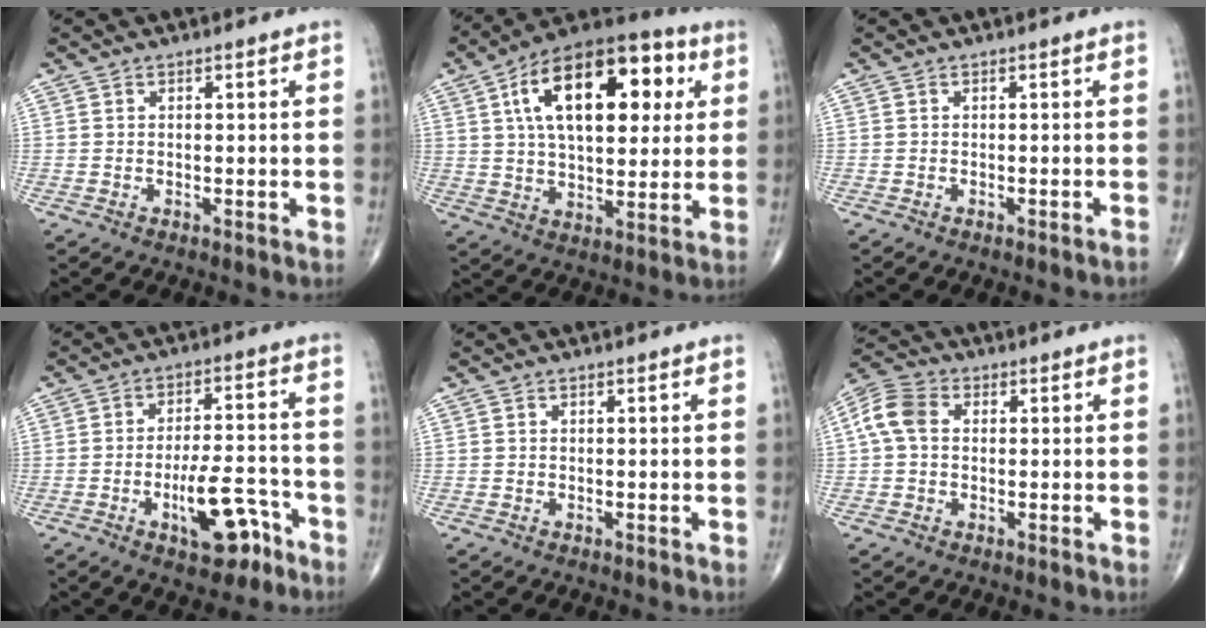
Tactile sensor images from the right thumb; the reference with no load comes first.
{"total": 23.1, "force": [6.8, 12.0, 18.6], "torque": [-0.263, 0.010, 0.098]}
{"total": 1.0, "force": [-0.8, -0.1, 0.6], "torque": [-0.016, 0.008, -0.006]}
{"total": 10.3, "force": [-5.2, 4.2, 7.9], "torque": [-0.114, 0.038, -0.075]}
{"total": 0.0}
{"total": 7.1, "force": [0.8, 5.1, 4.8], "torque": [-0.101, 0.024, 0.008]}